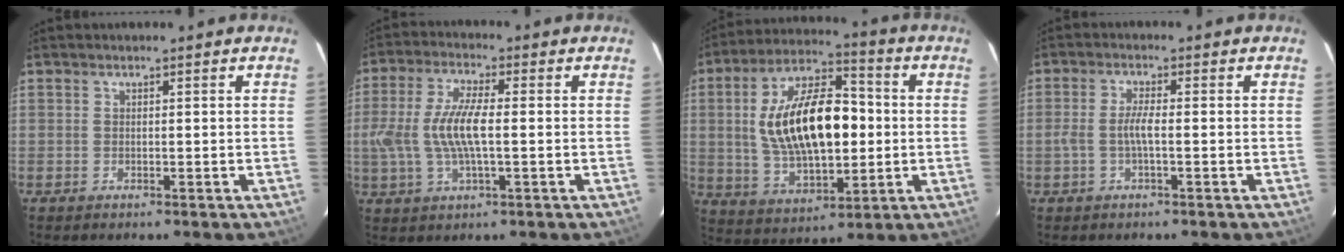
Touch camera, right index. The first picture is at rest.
{"total": 10.4, "force": [-0.5, 3.1, 9.9], "torque": [-0.204, 0.001, -0.009]}
{"total": 19.9, "force": [0.9, 9.7, 17.4], "torque": [-0.320, 0.019, 0.026]}
{"total": 3.2, "force": [-0.9, 0.2, 3.1], "torque": [-0.066, 0.004, -0.015]}